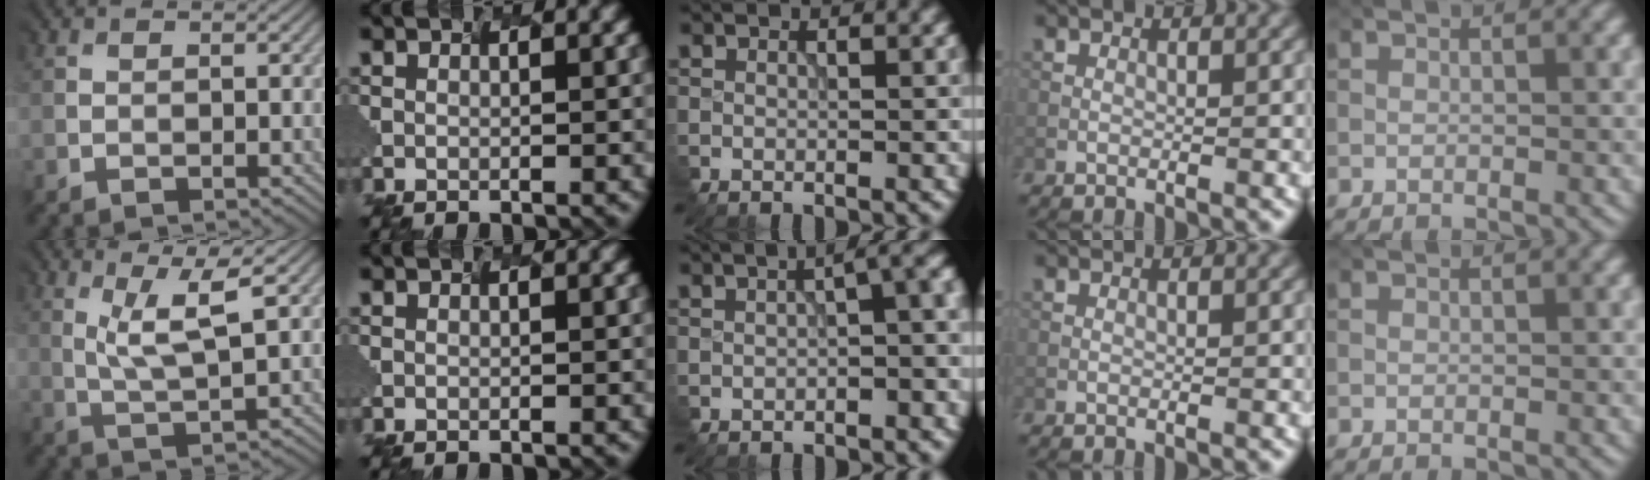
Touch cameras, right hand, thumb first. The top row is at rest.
{"thumb": {"total": 5.1, "force": [2.8, 0.6, 4.2], "torque": [-0.078, 0.000, 0.058]}, "middle": {"total": 7.5, "force": [0.2, 3.1, 6.8], "torque": [-0.036, 0.011, -0.007]}}